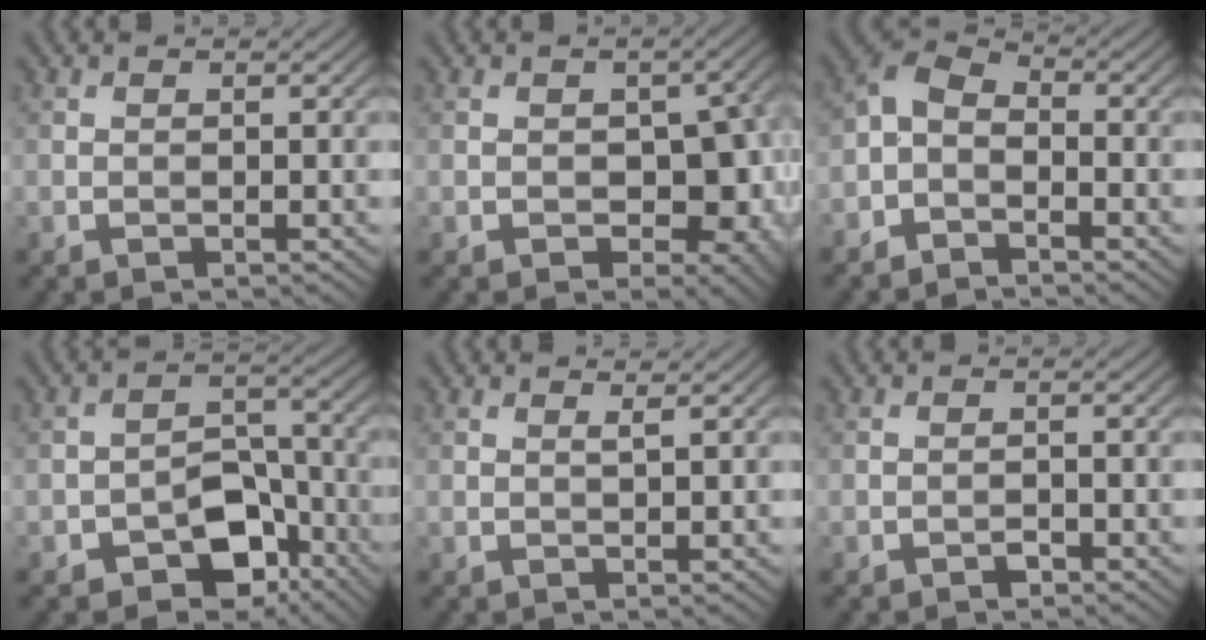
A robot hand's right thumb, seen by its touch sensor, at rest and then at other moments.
{"total": 8.0, "force": [-0.9, 5.4, 5.8], "torque": [-0.078, -0.021, -0.006]}
{"total": 4.7, "force": [-2.4, 2.9, 2.9], "torque": [-0.066, 0.004, -0.061]}
{"total": 8.6, "force": [-4.6, 5.4, 4.9], "torque": [-0.075, -0.004, -0.080]}
{"total": 0.8, "force": [0.6, 0.0, 0.5], "torque": [-0.013, 0.001, 0.010]}
{"total": 0.8, "force": [-0.6, 0.4, 0.4], "torque": [-0.004, 0.001, -0.011]}